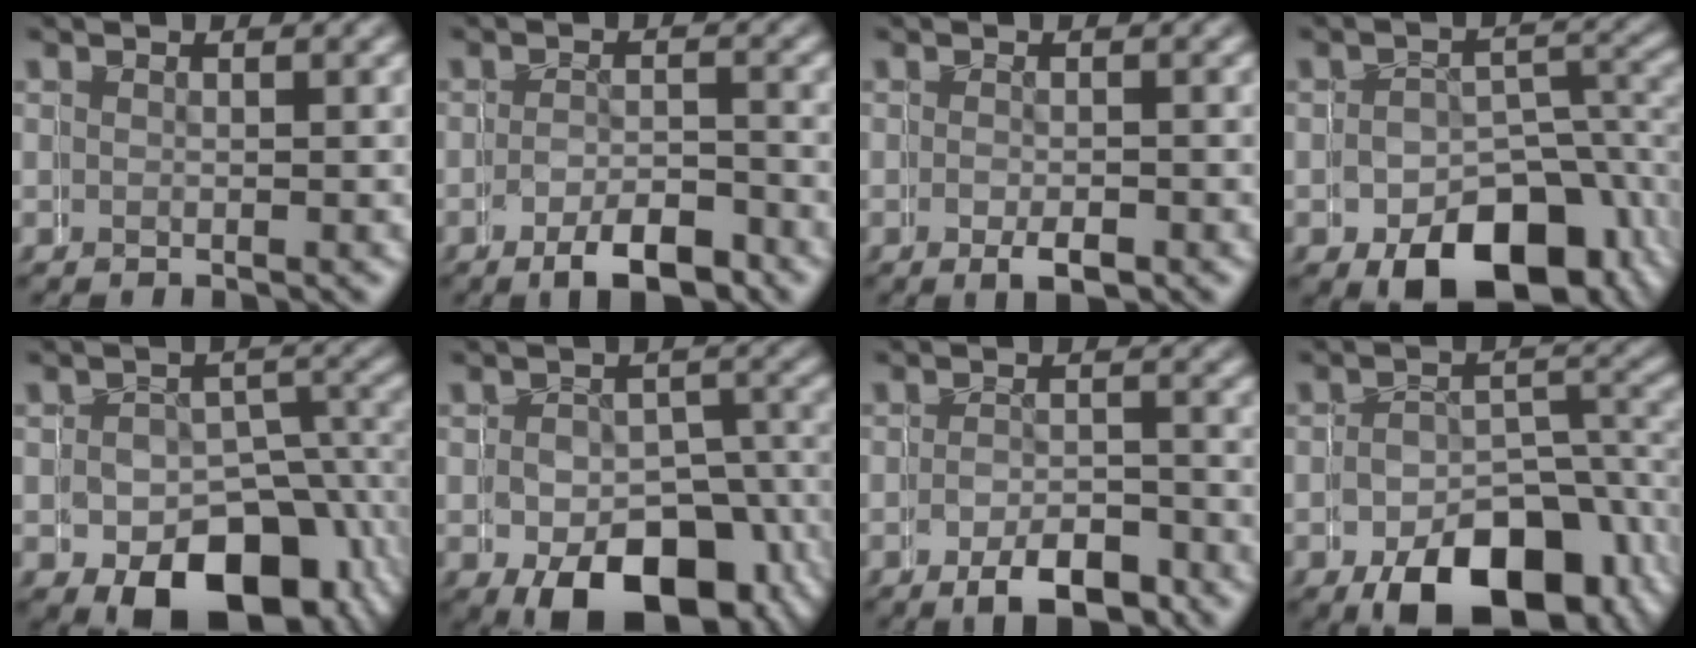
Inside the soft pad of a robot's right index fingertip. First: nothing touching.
{"total": 4.2, "force": [-3.1, 1.8, 2.1], "torque": [-0.022, -0.008, -0.057]}
{"total": 2.0, "force": [-0.9, 0.8, 1.6], "torque": [-0.017, -0.001, -0.015]}
{"total": 8.7, "force": [-4.0, 5.9, 5.0], "torque": [-0.071, -0.023, -0.051]}
{"total": 9.5, "force": [-3.7, 6.7, 5.7], "torque": [-0.083, -0.039, -0.039]}
{"total": 9.3, "force": [-3.9, 6.3, 5.6], "torque": [-0.091, -0.043, -0.040]}
{"total": 4.7, "force": [-3.4, 2.3, 2.4], "torque": [-0.023, -0.010, -0.060]}
{"total": 9.8, "force": [-4.8, 6.2, 5.8], "torque": [-0.078, -0.019, -0.072]}